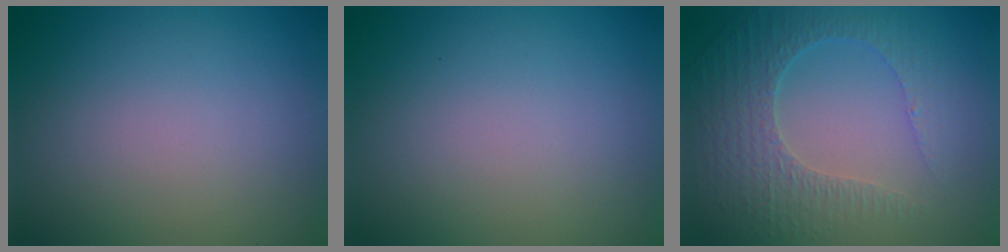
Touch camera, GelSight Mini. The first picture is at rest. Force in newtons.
{"total": 0.0}
{"total": 4.5, "press": 3.3, "slide": 3.1}